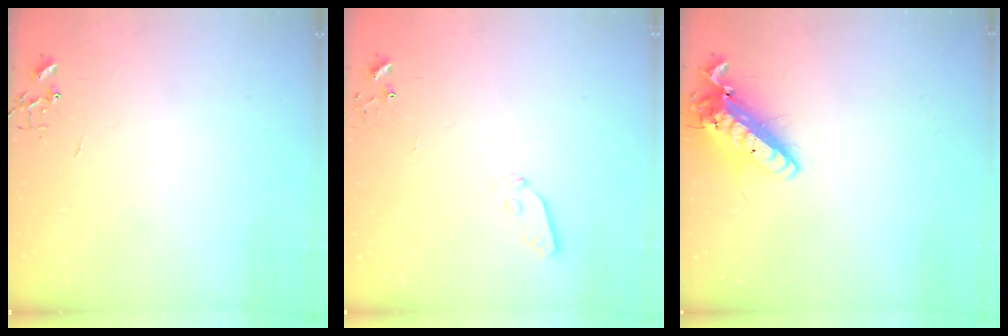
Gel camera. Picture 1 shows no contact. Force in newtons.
{"total": 4.6, "press": 4.6, "slide": 0.3}
{"total": 15.3, "press": 15.1, "slide": 2.8}